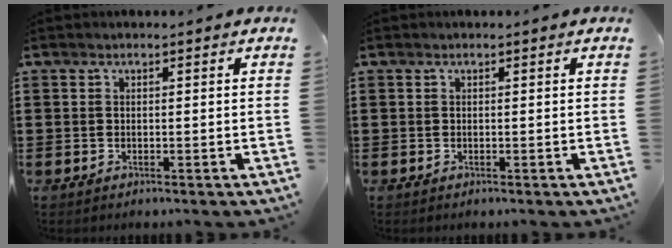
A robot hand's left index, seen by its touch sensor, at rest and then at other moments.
{"total": 0.0}